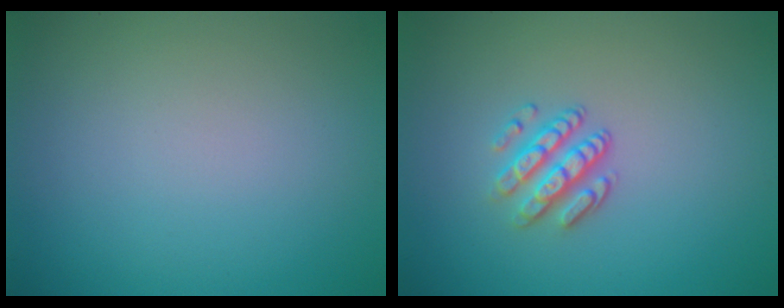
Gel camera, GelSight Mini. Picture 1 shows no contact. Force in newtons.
{"total": 2.9, "press": 2.3, "slide": 1.6}